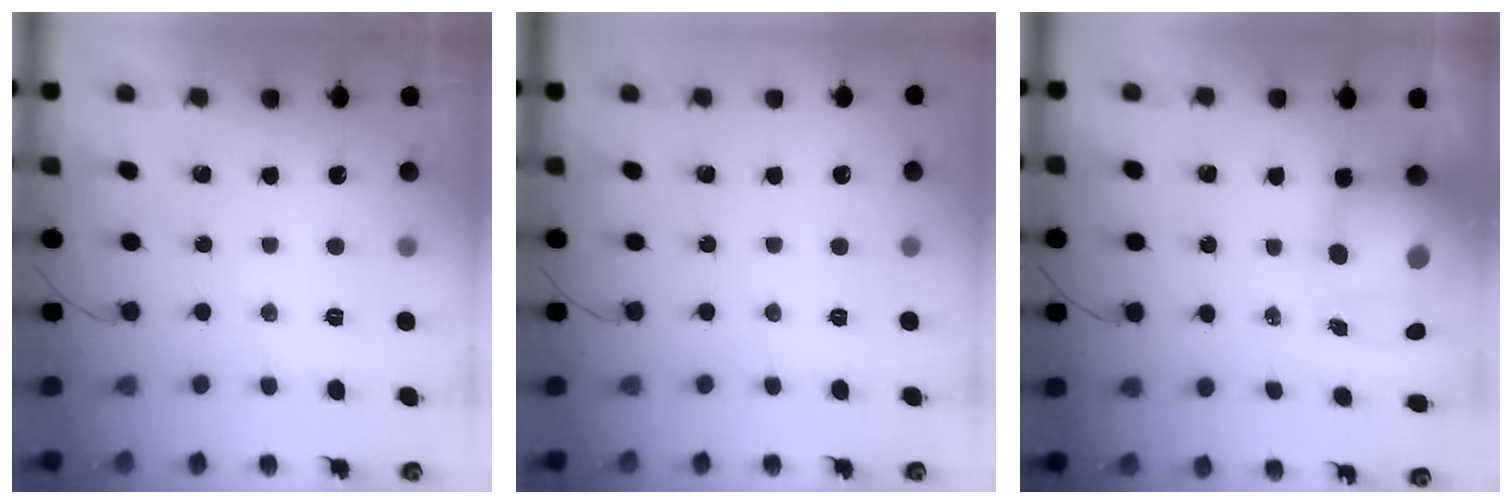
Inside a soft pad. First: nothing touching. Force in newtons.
{"total": 0.0}
{"total": 14.1, "press": 13.6, "slide": 3.6}